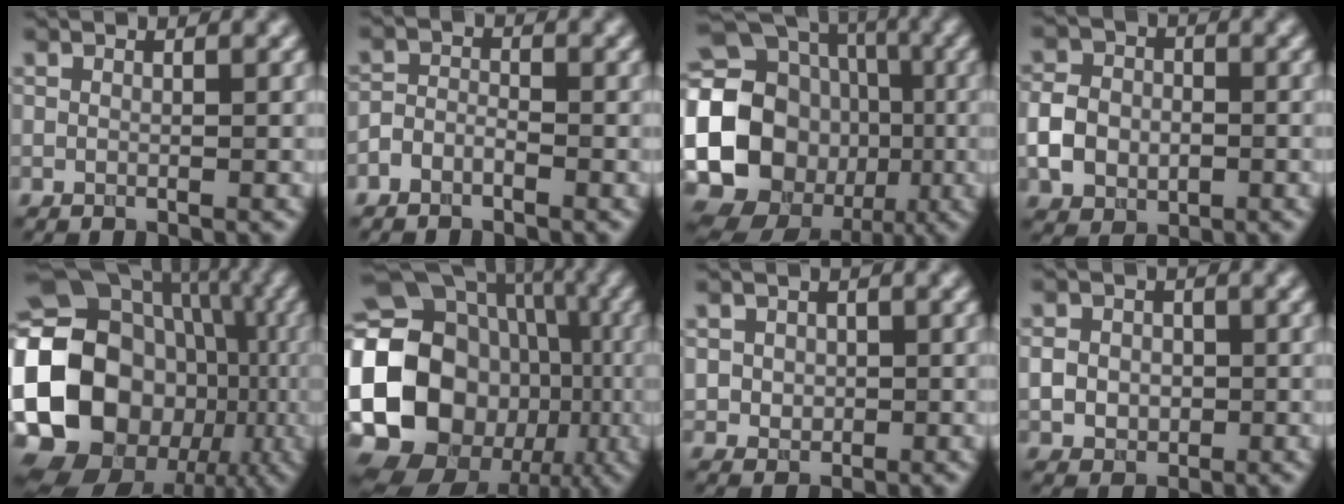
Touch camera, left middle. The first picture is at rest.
{"total": 1.6, "force": [-1.2, 0.9, 0.6], "torque": [-0.011, 0.006, -0.028]}
{"total": 20.2, "force": [-2.3, 18.3, 8.3], "torque": [-0.191, -0.001, -0.083]}
{"total": 4.1, "force": [-1.1, 3.2, 2.2], "torque": [-0.045, 0.002, -0.025]}
{"total": 19.1, "force": [-3.1, 16.1, 9.9], "torque": [-0.180, -0.005, -0.067]}
{"total": 20.8, "force": [-3.8, 17.9, 10.0], "torque": [-0.180, -0.009, -0.099]}
{"total": 1.9, "force": [0.3, 1.7, 0.7], "torque": [-0.015, -0.002, 0.013]}
{"total": 3.2, "force": [-0.2, 2.7, 1.7], "torque": [-0.036, -0.005, -0.002]}